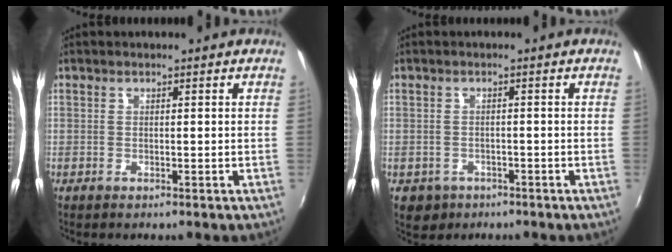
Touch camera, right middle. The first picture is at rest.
{"total": 4.2, "force": [-1.9, 3.5, 1.3], "torque": [-0.035, -0.005, -0.023]}